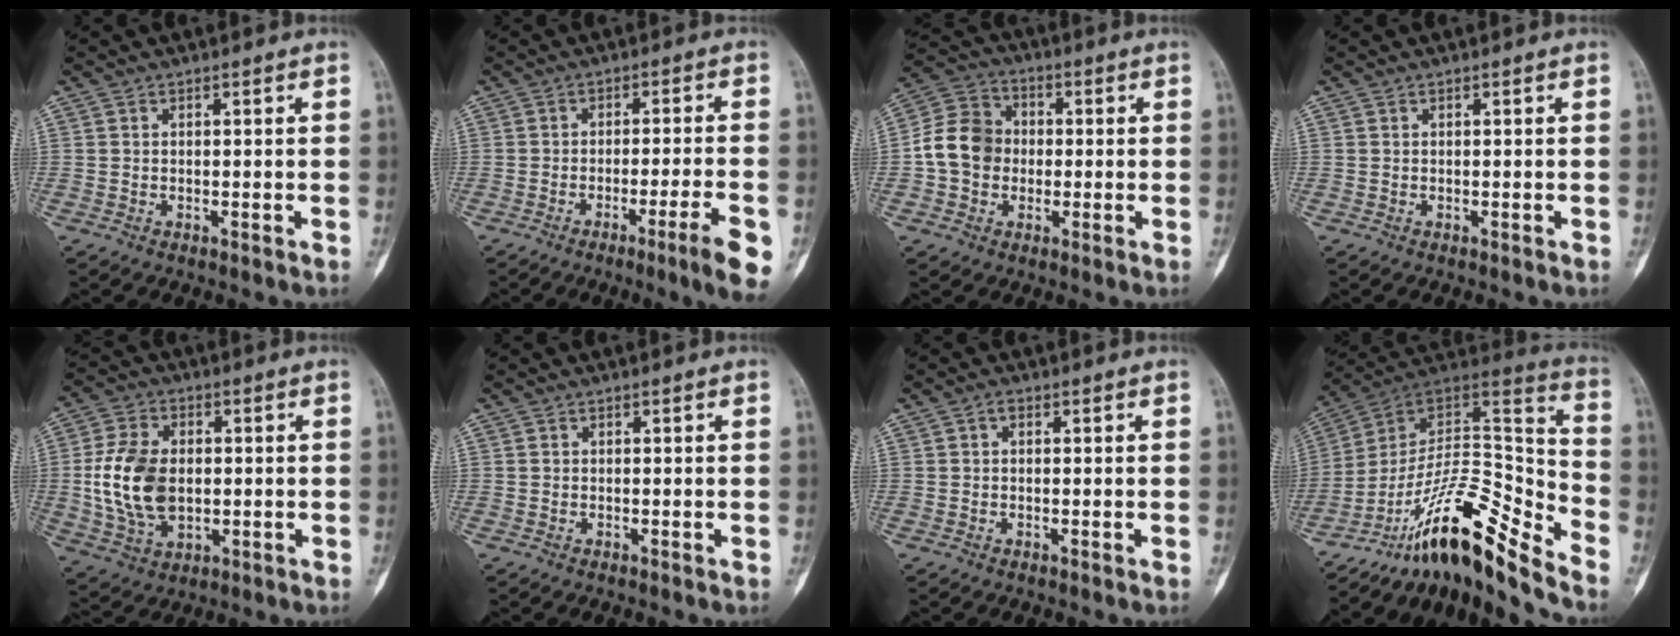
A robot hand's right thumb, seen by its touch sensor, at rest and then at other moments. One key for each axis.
{"total": 8.7, "fx": -4.2, "fy": 0.0, "fz": 7.6, "tx": -0.108, "ty": 0.005, "tz": -0.061}
{"total": 10.3, "fx": -0.7, "fy": 8.8, "fz": 5.3, "tx": -0.080, "ty": 0.028, "tz": -0.025}
{"total": 0.0}
{"total": 14.0, "fx": -0.2, "fy": 9.3, "fz": 10.4, "tx": -0.193, "ty": 0.001, "tz": 0.006}
{"total": 0.0}
{"total": 1.0, "fx": 0.2, "fy": 0.7, "fz": 0.6, "tx": -0.003, "ty": 0.006, "tz": 0.000}
{"total": 21.1, "fx": -15.8, "fy": 4.3, "fz": 13.3, "tx": -0.202, "ty": 0.124, "tz": -0.270}